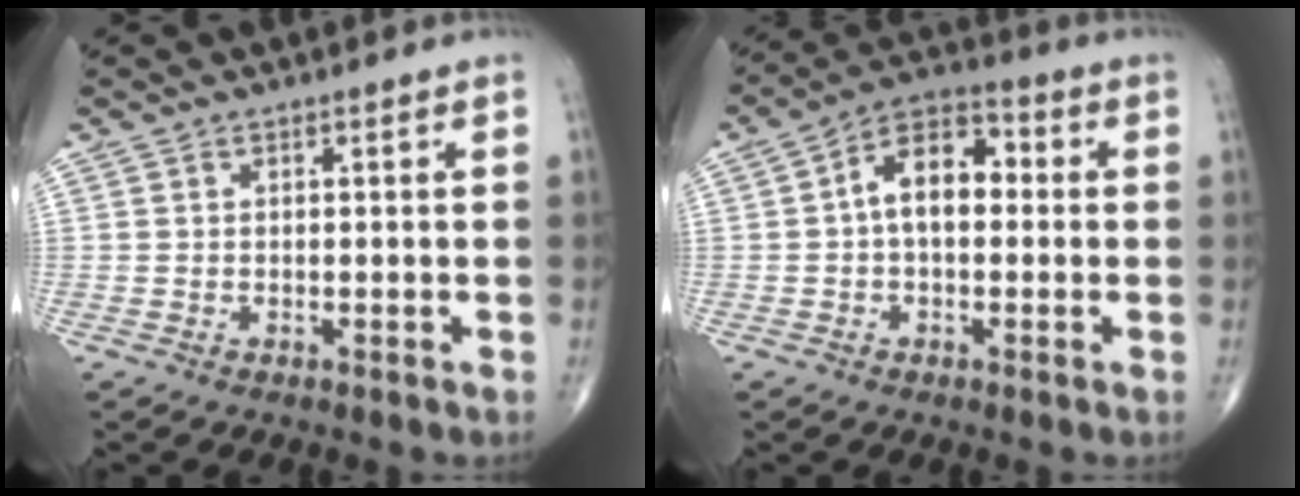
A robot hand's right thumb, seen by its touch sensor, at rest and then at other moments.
{"total": 10.0, "force": [0.6, 6.0, 8.0], "torque": [-0.117, 0.034, -0.002]}